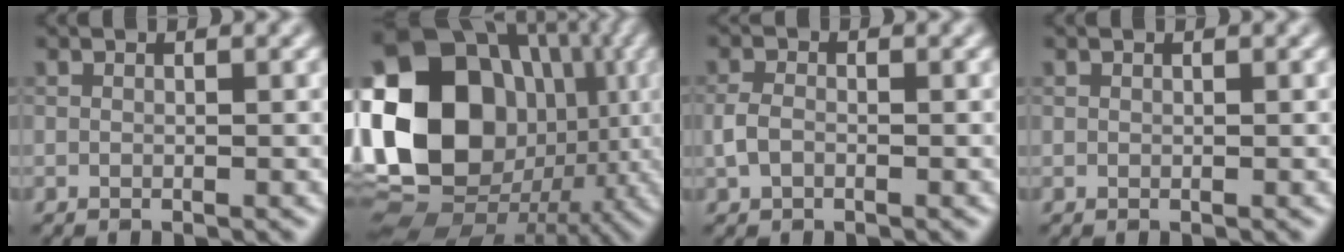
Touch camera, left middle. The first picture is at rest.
{"total": 19.9, "force": [0.7, 16.4, 11.3], "torque": [-0.213, -0.002, 0.024]}
{"total": 1.6, "force": [-0.4, 1.1, 1.1], "torque": [-0.025, 0.003, -0.011]}
{"total": 0.0}